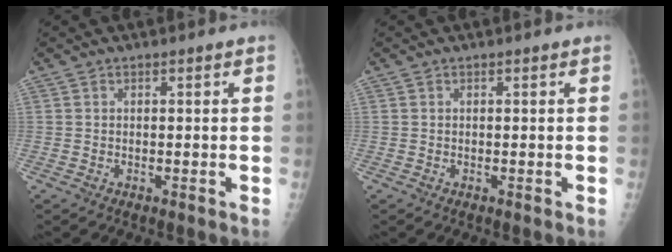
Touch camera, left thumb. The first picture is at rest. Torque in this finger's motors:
{"motor_torque": [0.00, 0.00, -0.05, -0.05, 0.00]}